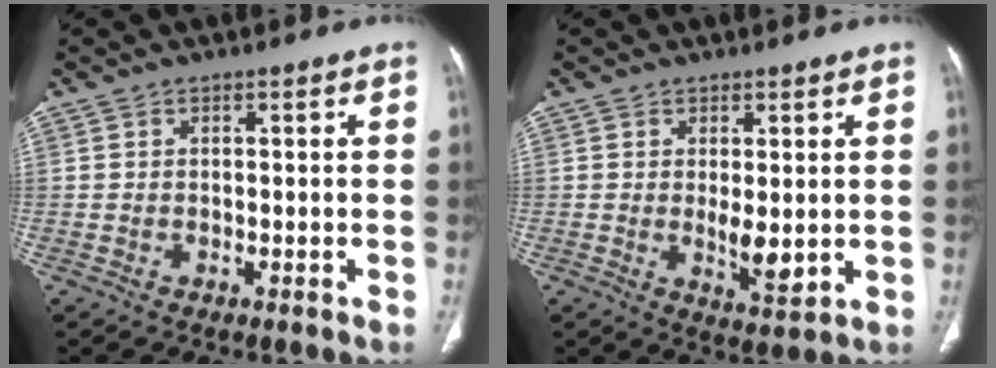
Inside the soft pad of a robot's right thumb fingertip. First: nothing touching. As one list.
[{"total": 5.1, "force": [0.1, 2.0, 4.8], "torque": [-0.071, -0.017, 0.011]}]